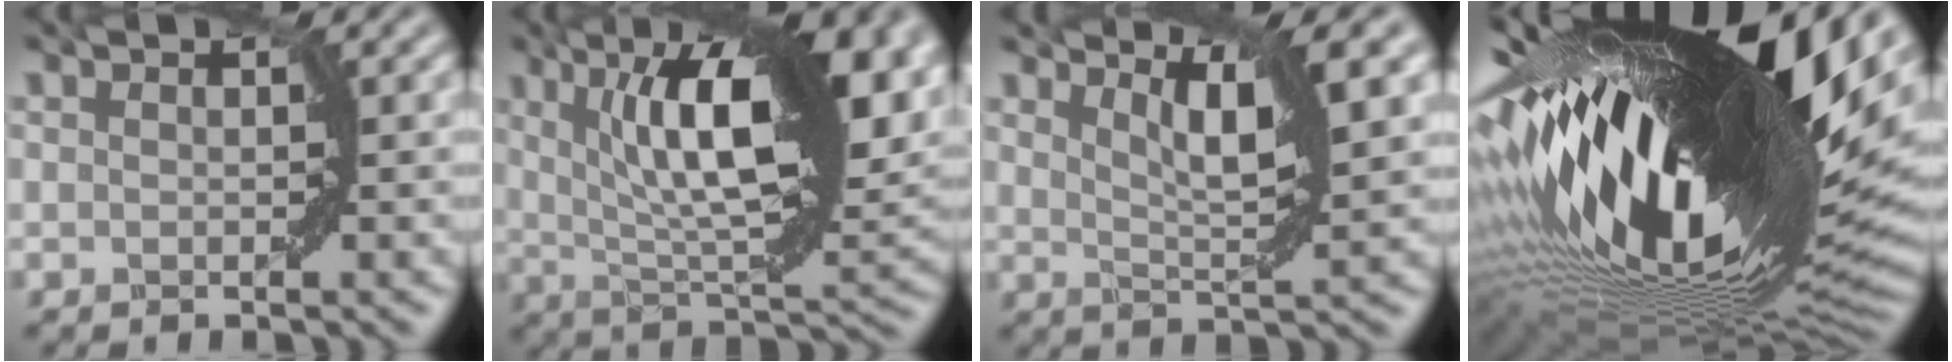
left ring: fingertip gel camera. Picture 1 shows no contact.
{"total": 15.4, "force": [5.7, 4.7, 13.5], "torque": [-0.211, 0.010, 0.093]}
{"total": 6.0, "force": [3.4, 1.0, 4.9], "torque": [-0.071, 0.007, 0.062]}
{"total": 20.1, "force": [4.0, 6.9, 18.5], "torque": [-0.318, -0.029, 0.073]}